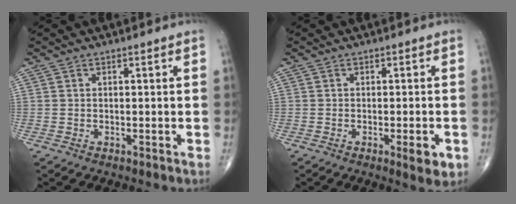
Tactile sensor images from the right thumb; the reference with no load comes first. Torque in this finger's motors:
{"motor_torque": [1.03, 0.56, -0.11, -0.10, 0.11]}